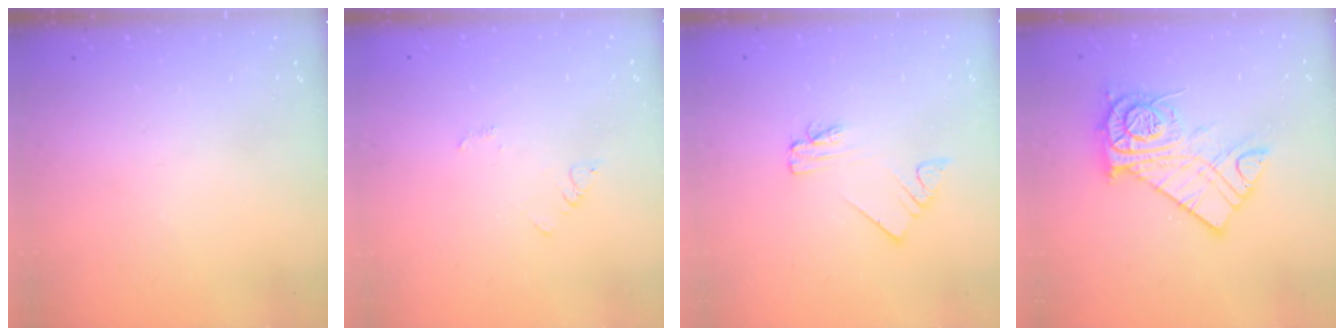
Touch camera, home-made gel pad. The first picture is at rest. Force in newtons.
{"total": 2.9, "press": 2.9, "slide": 0.3}
{"total": 2.0, "press": 2.0, "slide": 0.1}
{"total": 14.0, "press": 13.9, "slide": 1.4}